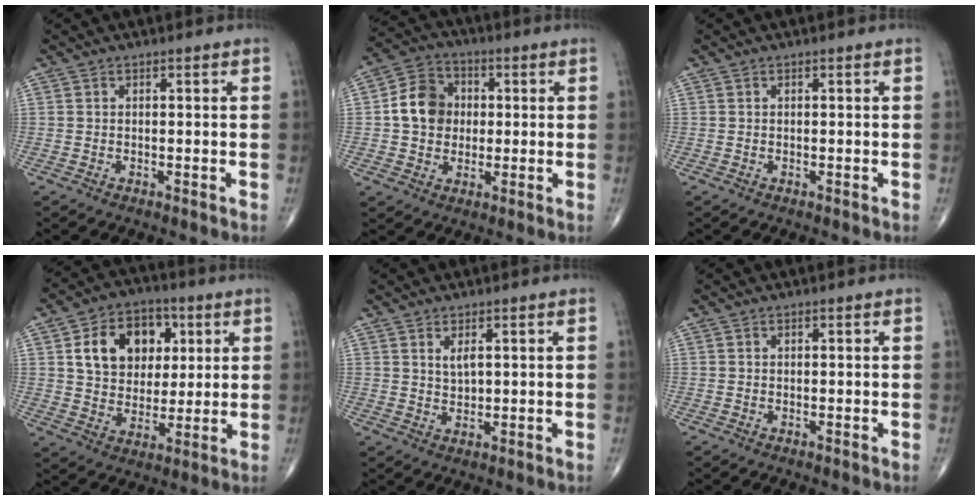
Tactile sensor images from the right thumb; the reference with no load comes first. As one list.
[{"total": 9.7, "force": [0.5, 8.2, 5.2], "torque": [-0.069, 0.016, -0.001]}, {"total": 0.0}, {"total": 14.7, "force": [4.4, 10.9, 8.7], "torque": [-0.101, -0.004, 0.074]}, {"total": 2.4, "force": [1.2, 1.0, 1.9], "torque": [-0.031, -0.010, 0.025]}, {"total": 0.0}]